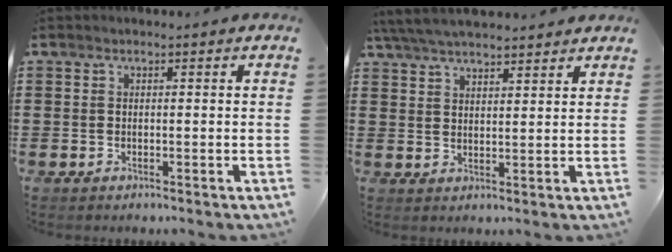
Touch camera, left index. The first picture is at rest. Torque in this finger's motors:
{"motor_torque": [2.14, 0.00, 0.45, 0.21]}